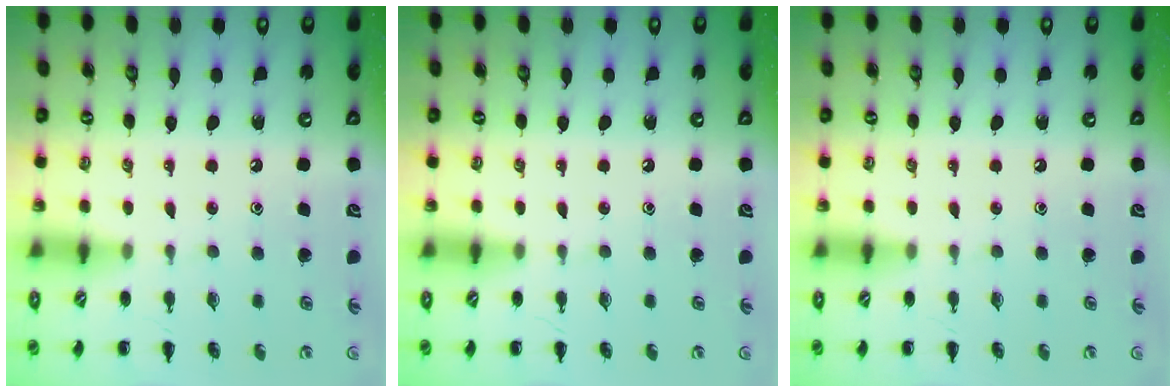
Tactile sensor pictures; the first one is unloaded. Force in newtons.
{"total": 0.0}
{"total": 0.0}